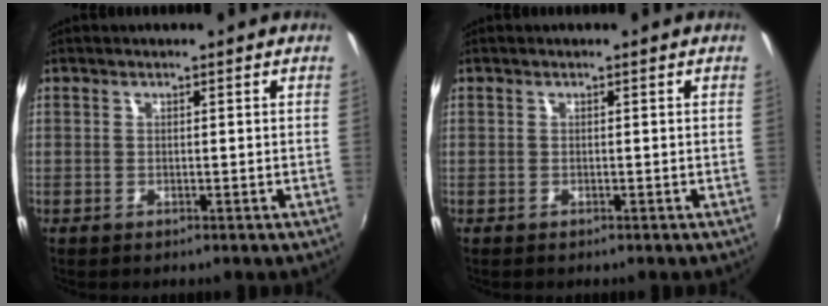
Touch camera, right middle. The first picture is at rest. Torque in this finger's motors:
{"motor_torque": [-0.08, -0.03, -0.03, 0.01]}